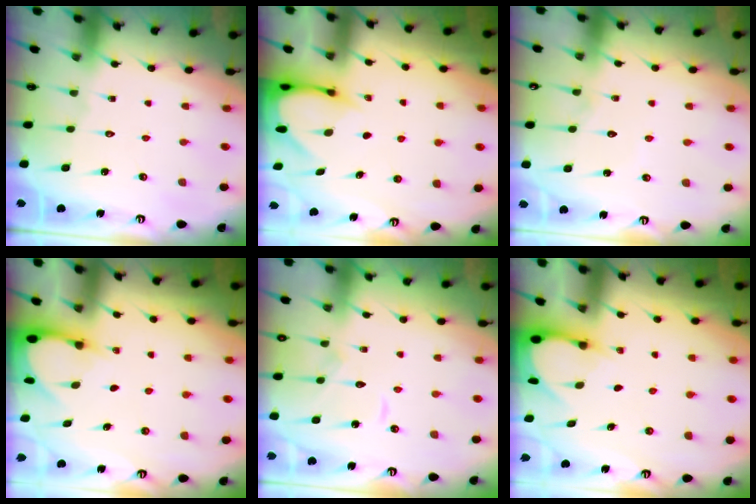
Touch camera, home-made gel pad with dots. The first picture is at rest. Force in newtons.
{"total": 3.2, "press": 3.2, "slide": 0.3}
{"total": 5.4, "press": 5.4, "slide": 0.5}
{"total": 3.0, "press": 3.0, "slide": 0.4}
{"total": 6.7, "press": 6.7, "slide": 0.7}
{"total": 3.2, "press": 3.2, "slide": 0.4}